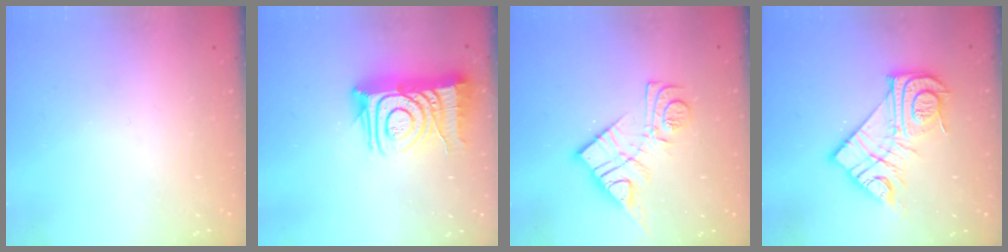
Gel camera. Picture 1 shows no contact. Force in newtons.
{"total": 15.9, "press": 15.8, "slide": 1.6}
{"total": 13.5, "press": 13.5, "slide": 0.8}
{"total": 16.9, "press": 16.9, "slide": 1.5}